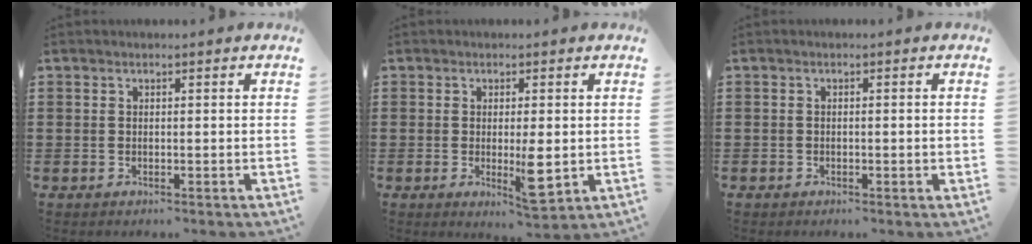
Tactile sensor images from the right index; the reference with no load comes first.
{"total": 5.3, "force": [-0.7, 1.3, 5.1], "torque": [-0.085, -0.010, -0.013]}
{"total": 1.1, "force": [-0.3, 0.2, 1.0], "torque": [-0.016, -0.003, -0.005]}